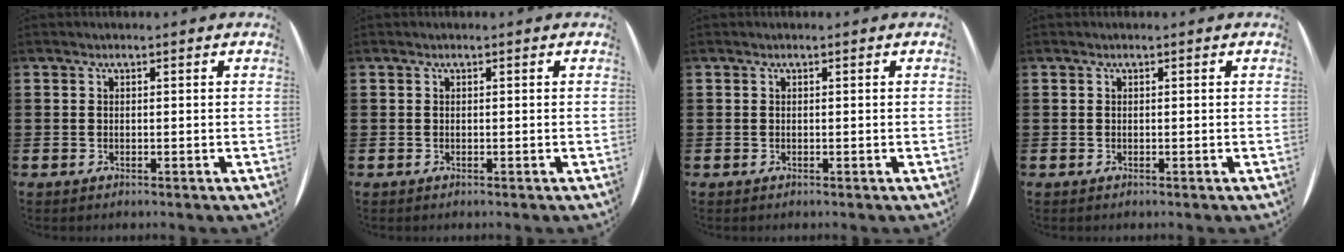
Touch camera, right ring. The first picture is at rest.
{"total": 0.0}
{"total": 0.0}
{"total": 0.0}